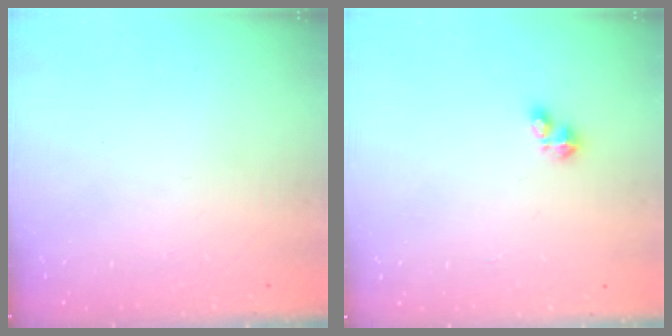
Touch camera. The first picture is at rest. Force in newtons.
{"total": 4.2, "press": 4.2, "slide": 0.6}